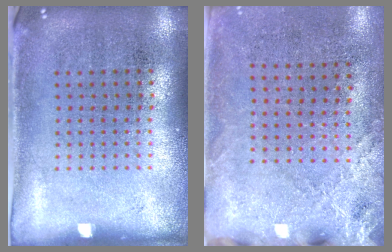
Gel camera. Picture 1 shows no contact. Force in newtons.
{"total": 2.5, "press": 2.2, "slide": 1.2}